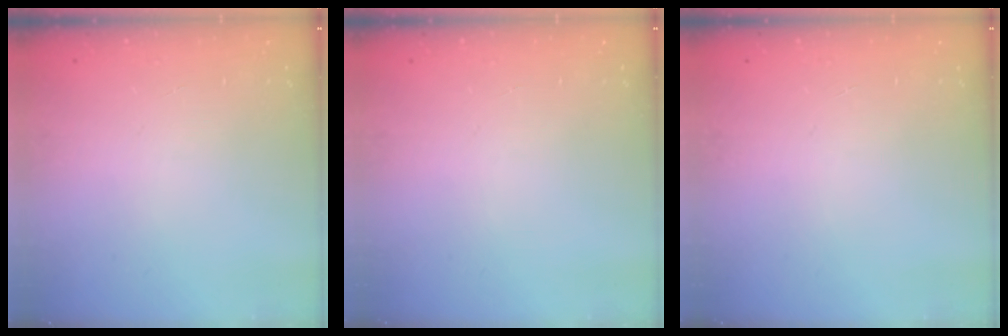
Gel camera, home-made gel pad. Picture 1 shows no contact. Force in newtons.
{"total": 0.0}
{"total": 0.0}